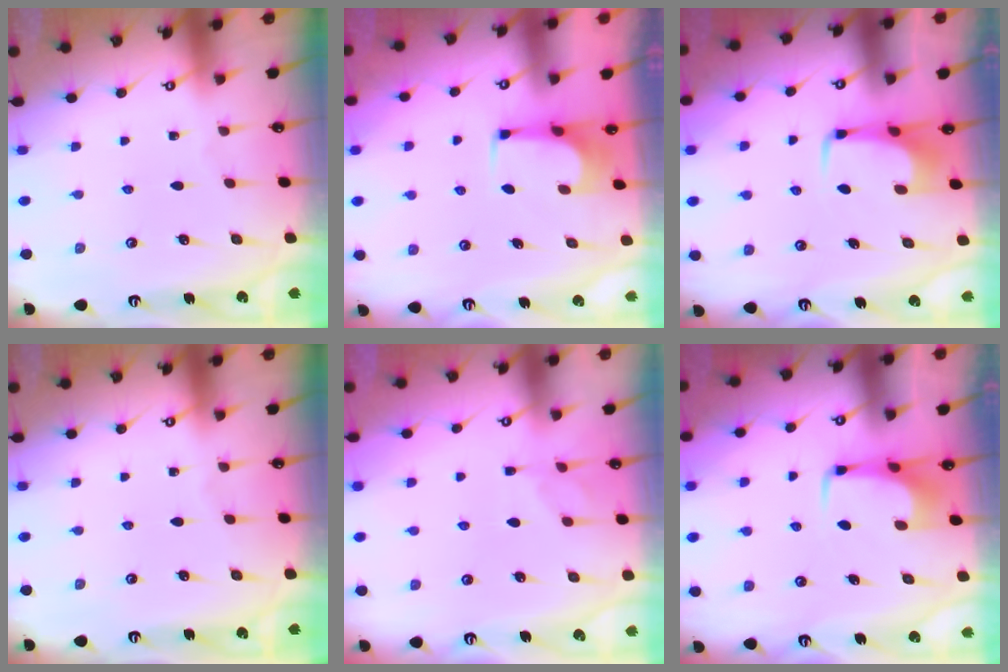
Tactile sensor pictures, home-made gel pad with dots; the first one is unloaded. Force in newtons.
{"total": 2.2, "press": 2.2, "slide": 0.3}
{"total": 3.7, "press": 3.7, "slide": 0.3}
{"total": 0.0}
{"total": 1.2, "press": 0.5, "slide": 1.1}
{"total": 3.0, "press": 2.9, "slide": 0.4}